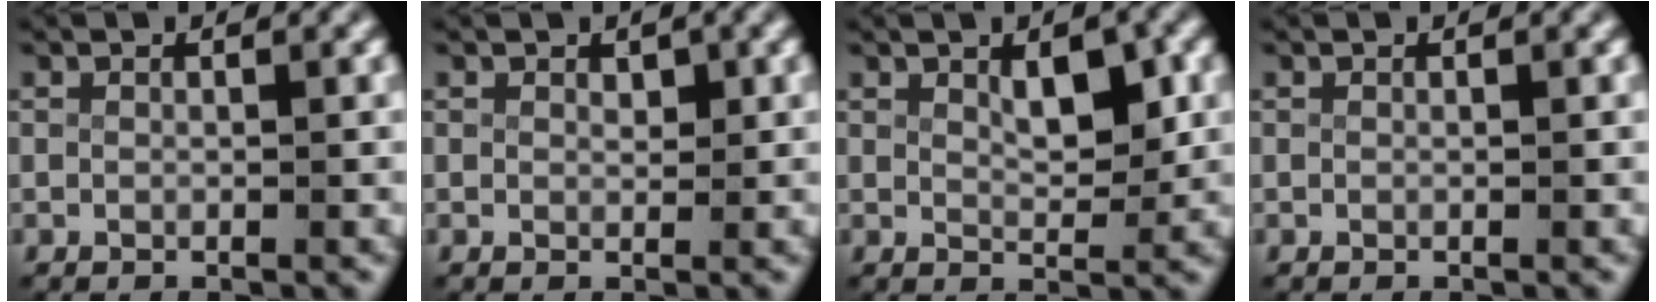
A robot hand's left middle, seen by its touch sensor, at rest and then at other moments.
{"total": 0.7, "force": [0.5, 0.4, 0.4], "torque": [-0.004, -0.012, 0.014]}
{"total": 3.1, "force": [1.2, 1.1, 2.6], "torque": [-0.042, -0.015, 0.025]}
{"total": 0.0}